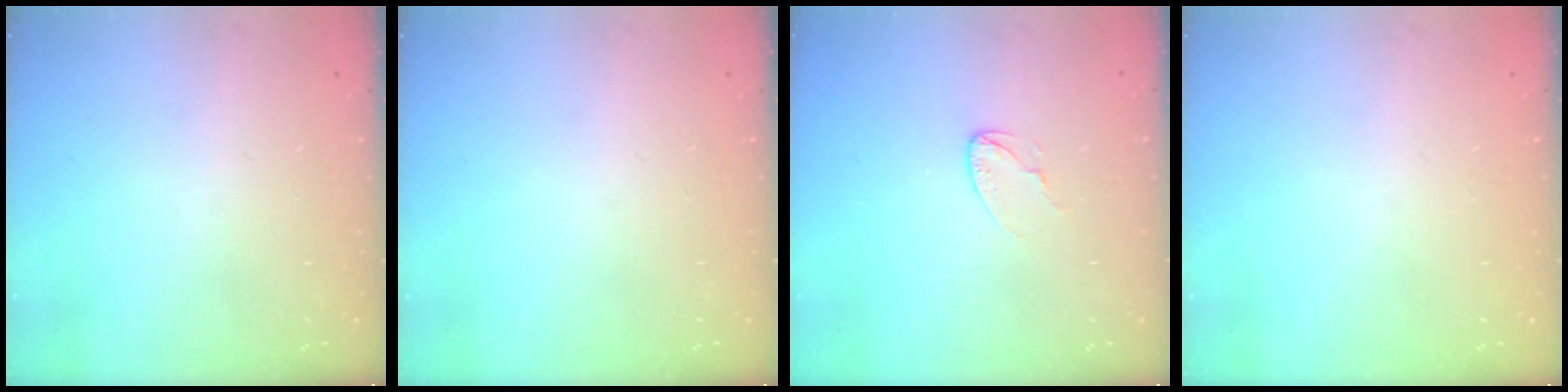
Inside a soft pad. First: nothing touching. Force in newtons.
{"total": 0.0}
{"total": 3.4, "press": 3.4, "slide": 0.3}
{"total": 0.0}